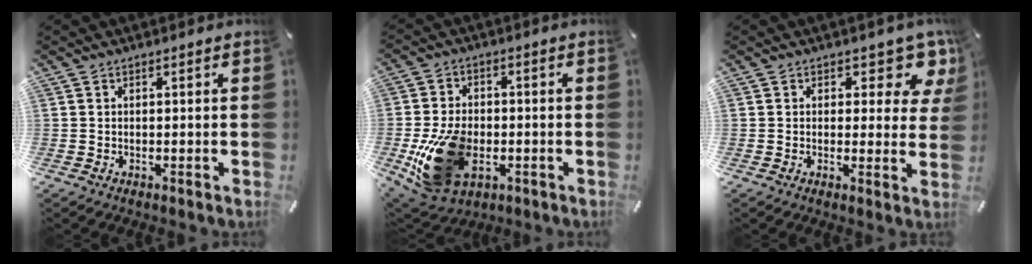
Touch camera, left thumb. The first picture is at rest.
{"total": 17.5, "force": [-4.2, 12.0, 12.0], "torque": [-0.236, 0.009, -0.066]}
{"total": 7.5, "force": [4.6, 4.1, 4.2], "torque": [-0.033, -0.037, 0.074]}